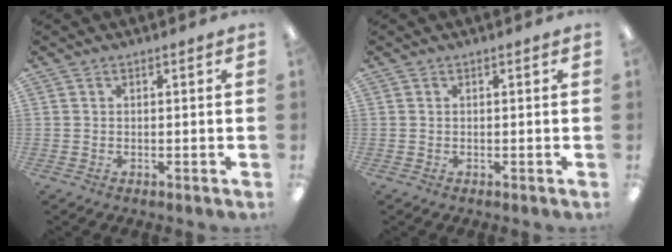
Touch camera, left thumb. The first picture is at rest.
{"total": 0.0}